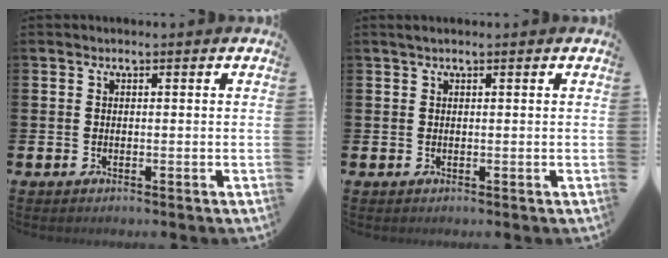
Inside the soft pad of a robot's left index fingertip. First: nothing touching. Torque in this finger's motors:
{"motor_torque": [-1.13, 1.01, -1.06, -0.01]}